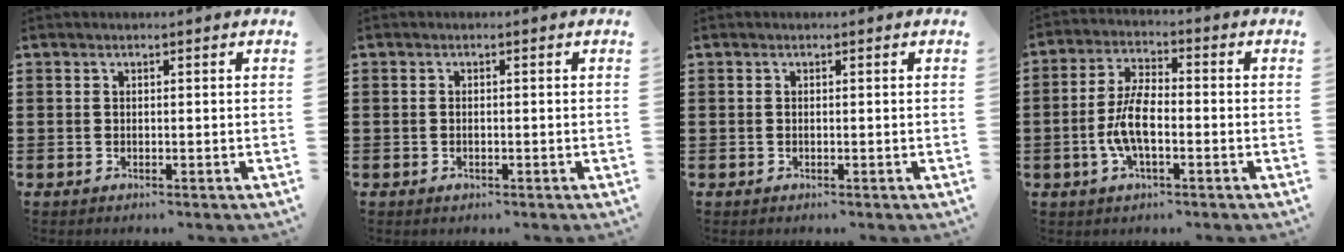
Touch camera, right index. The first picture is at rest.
{"total": 0.8, "force": [-0.4, 0.4, 0.6], "torque": [-0.013, -0.003, -0.006]}
{"total": 0.0}
{"total": 6.7, "force": [-1.6, 2.7, 5.9], "torque": [-0.135, -0.003, -0.037]}